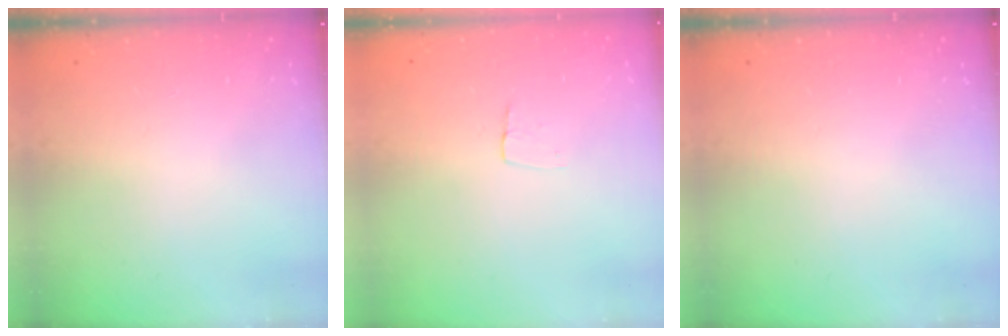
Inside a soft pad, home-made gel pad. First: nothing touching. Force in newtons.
{"total": 3.4, "press": 3.4, "slide": 0.2}
{"total": 0.0}